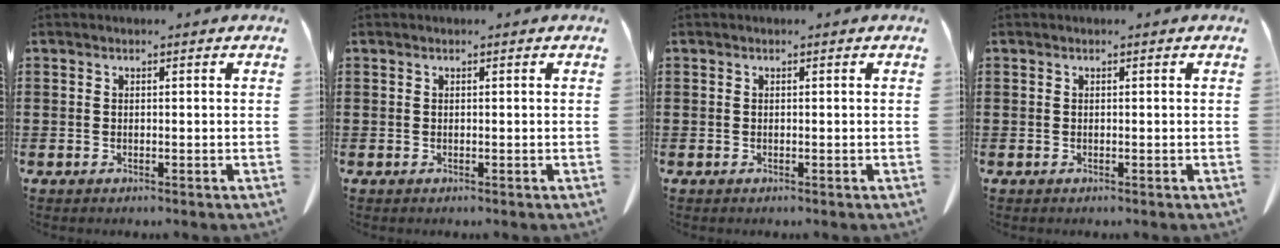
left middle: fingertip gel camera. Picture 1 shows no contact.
{"total": 0.0}
{"total": 0.0}
{"total": 0.0}